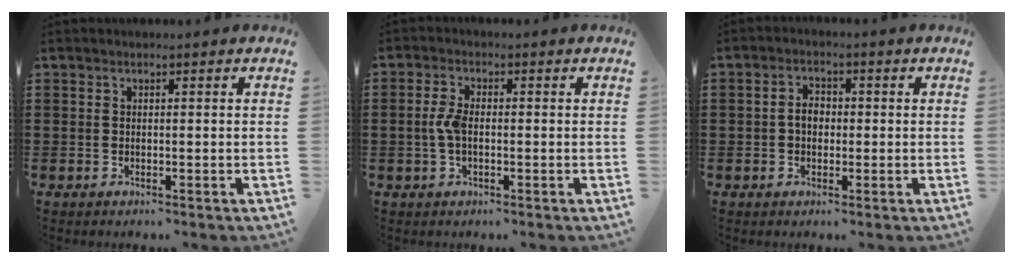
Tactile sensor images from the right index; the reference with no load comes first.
{"total": 3.7, "force": [-0.4, 1.6, 3.3], "torque": [-0.085, -0.005, -0.014]}
{"total": 2.9, "force": [-0.3, 1.9, 2.1], "torque": [-0.042, 0.005, -0.006]}